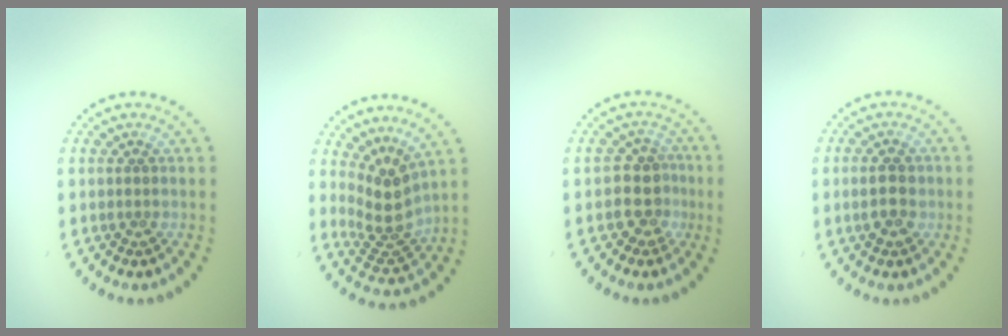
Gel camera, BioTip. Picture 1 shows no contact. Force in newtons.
{"total": 3.6, "press": 2.6, "slide": 2.5}
{"total": 3.1, "press": 2.6, "slide": 1.6}
{"total": 2.7, "press": 2.7, "slide": 0.1}